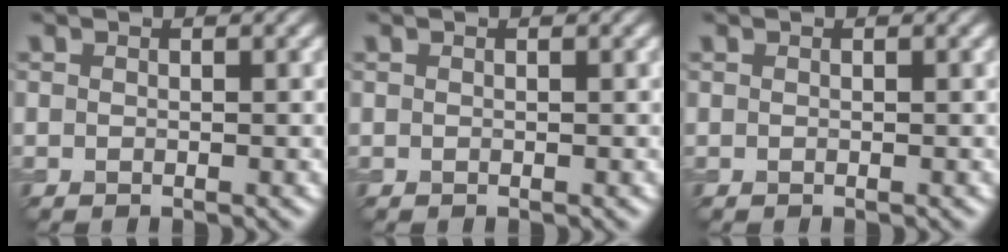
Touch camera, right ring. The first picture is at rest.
{"total": 0.0}
{"total": 0.0}